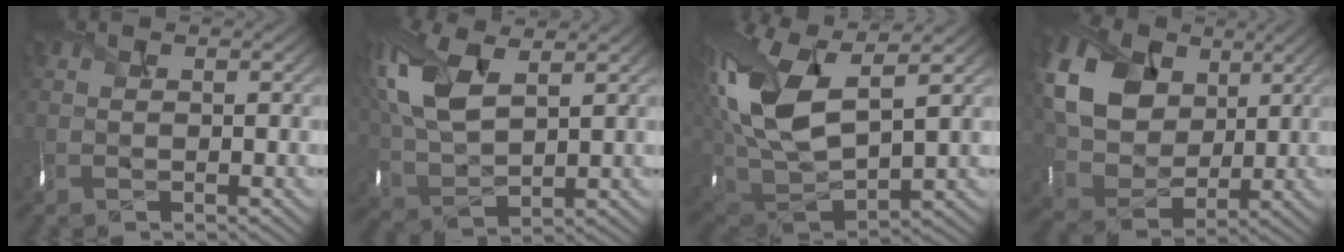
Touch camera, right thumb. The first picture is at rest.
{"total": 11.0, "force": [4.0, 5.7, 8.6], "torque": [-0.236, 0.002, 0.080]}
{"total": 14.5, "force": [3.9, 8.1, 11.4], "torque": [-0.287, -0.004, 0.081]}
{"total": 12.6, "force": [4.2, 9.7, 6.9], "torque": [-0.193, 0.013, 0.081]}